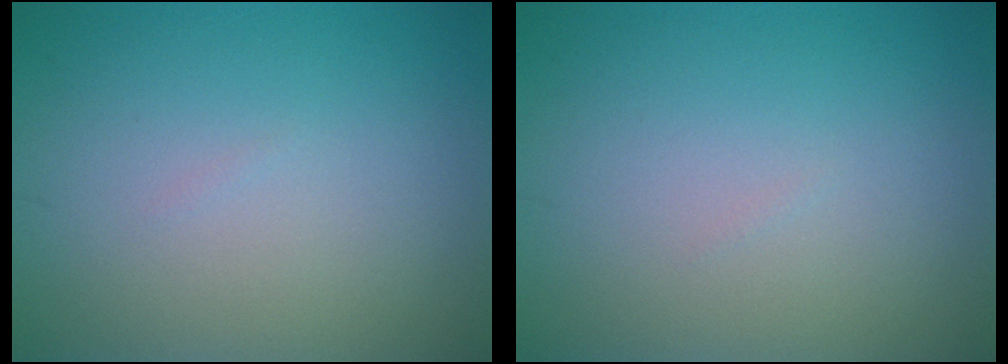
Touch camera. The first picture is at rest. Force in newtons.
{"total": 0.0}